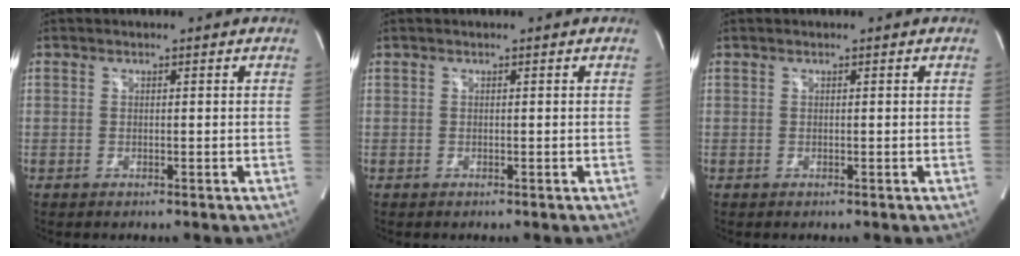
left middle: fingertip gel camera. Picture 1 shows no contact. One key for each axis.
{"total": 0.0}
{"total": 0.0}